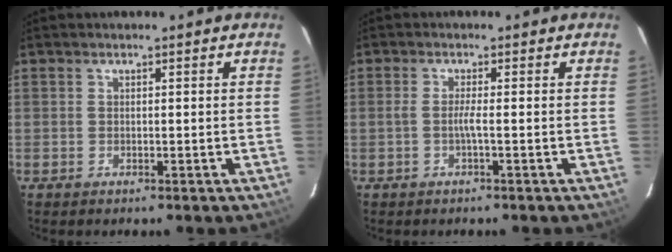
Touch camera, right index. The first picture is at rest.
{"total": 1.7, "force": [-0.6, -0.5, 1.5], "torque": [-0.029, -0.001, -0.013]}